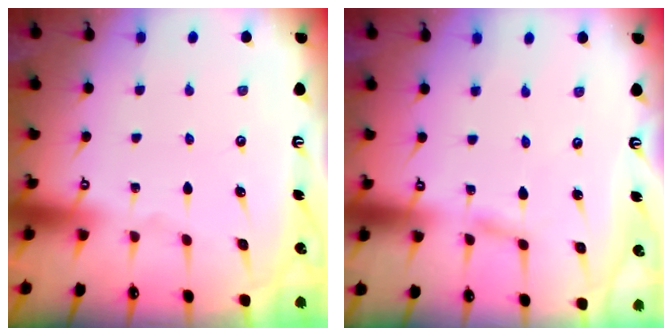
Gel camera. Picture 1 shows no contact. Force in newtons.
{"total": 2.3, "press": 2.3, "slide": 0.1}